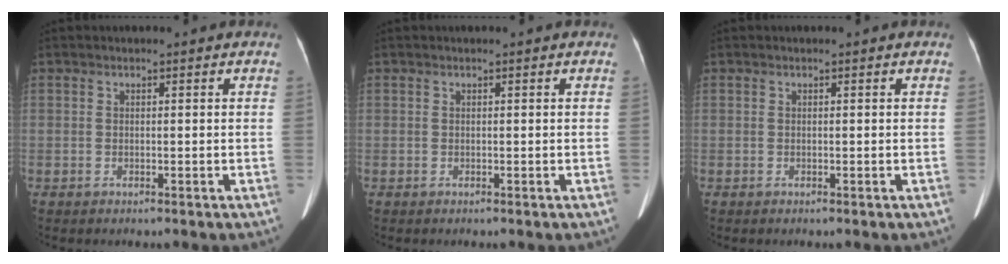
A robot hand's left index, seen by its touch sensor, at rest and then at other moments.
{"total": 0.0}
{"total": 0.0}